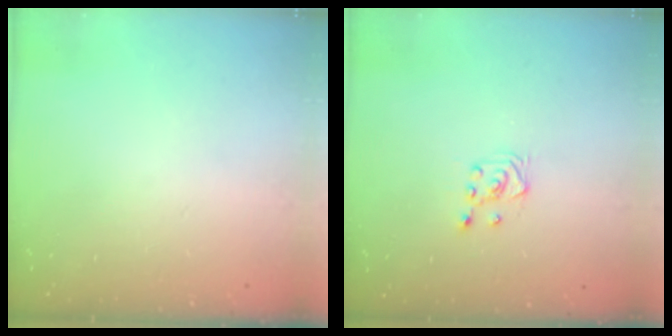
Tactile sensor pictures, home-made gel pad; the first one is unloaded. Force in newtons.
{"total": 3.5, "press": 3.4, "slide": 0.8}